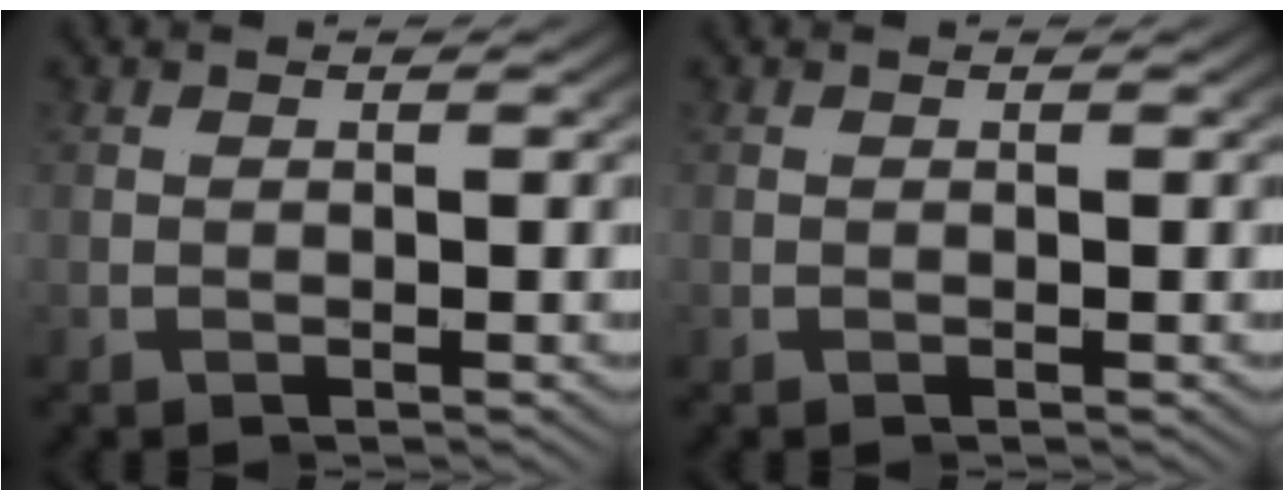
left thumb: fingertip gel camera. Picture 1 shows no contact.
{"total": 0.0}